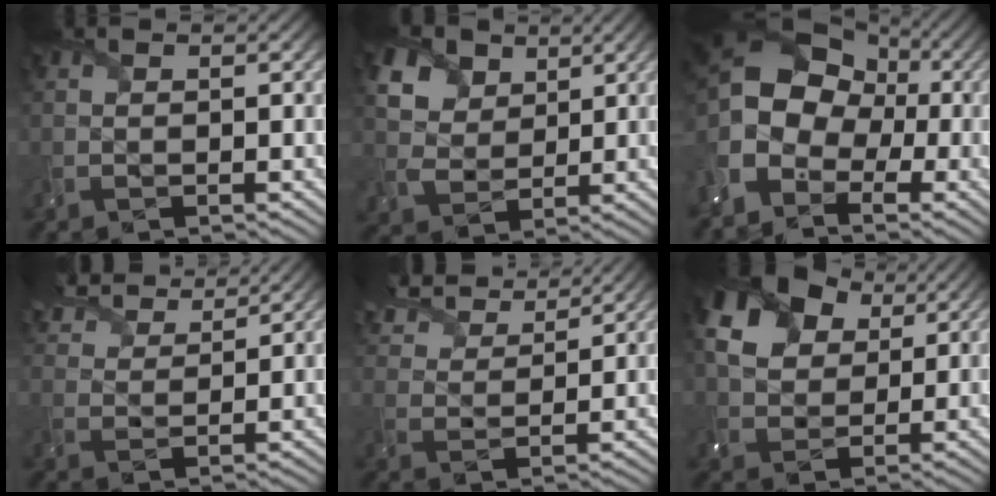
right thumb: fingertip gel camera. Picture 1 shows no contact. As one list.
[{"total": 9.7, "force": [5.1, 7.1, 4.2], "torque": [-0.154, 0.003, 0.101]}, {"total": 12.0, "force": [-1.8, 9.2, 7.5], "torque": [-0.173, -0.011, -0.036]}, {"total": 8.1, "force": [7.0, 2.3, 3.5], "torque": [-0.092, 0.021, 0.125]}, {"total": 9.2, "force": [7.7, 2.7, 4.2], "torque": [-0.112, 0.027, 0.137]}, {"total": 12.4, "force": [5.2, 8.8, 7.1], "torque": [-0.184, 0.030, 0.091]}]